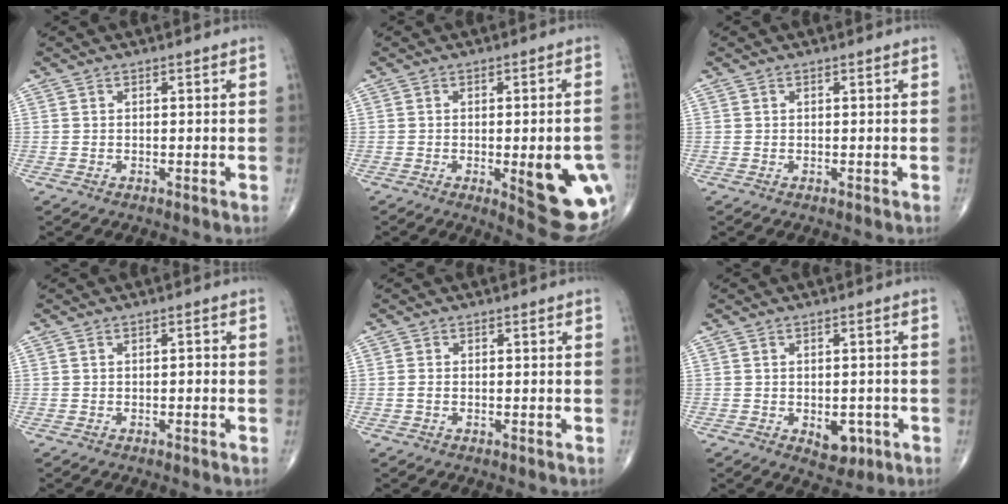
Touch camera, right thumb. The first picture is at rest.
{"total": 15.8, "force": [-3.8, 5.1, 14.5], "torque": [-0.136, -0.001, -0.024]}
{"total": 0.0}
{"total": 0.8, "force": [-0.2, 0.4, 0.6], "torque": [-0.005, 0.002, -0.008]}
{"total": 0.9, "force": [-0.2, 0.5, 0.6], "torque": [-0.017, 0.000, -0.005]}
{"total": 4.9, "force": [-1.6, 3.0, 3.4], "torque": [-0.027, 0.003, -0.012]}